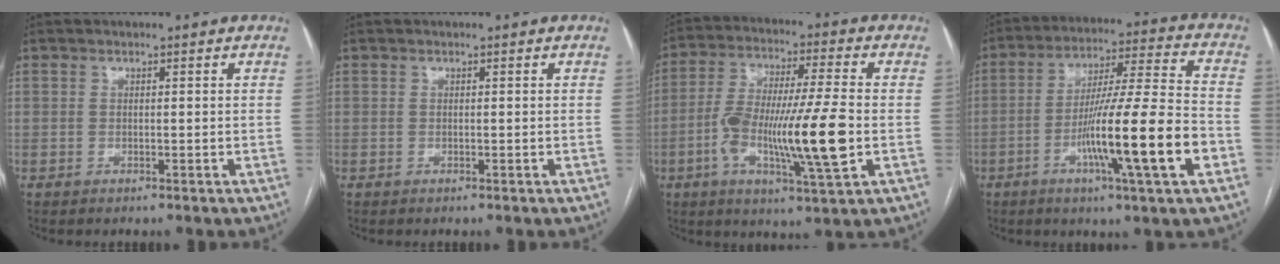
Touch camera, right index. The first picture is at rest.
{"total": 0.0}
{"total": 15.9, "force": [-3.4, 1.1, 15.5], "torque": [-0.291, -0.004, -0.060]}
{"total": 16.9, "force": [-5.7, -0.5, 15.9], "torque": [-0.277, -0.007, -0.094]}